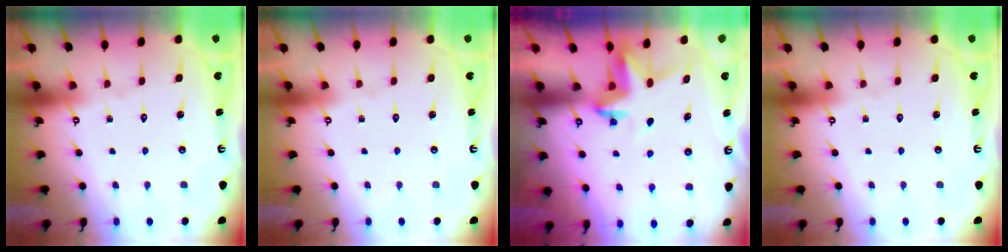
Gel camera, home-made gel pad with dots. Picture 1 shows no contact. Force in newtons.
{"total": 0.0}
{"total": 3.4, "press": 3.4, "slide": 0.3}
{"total": 0.0}